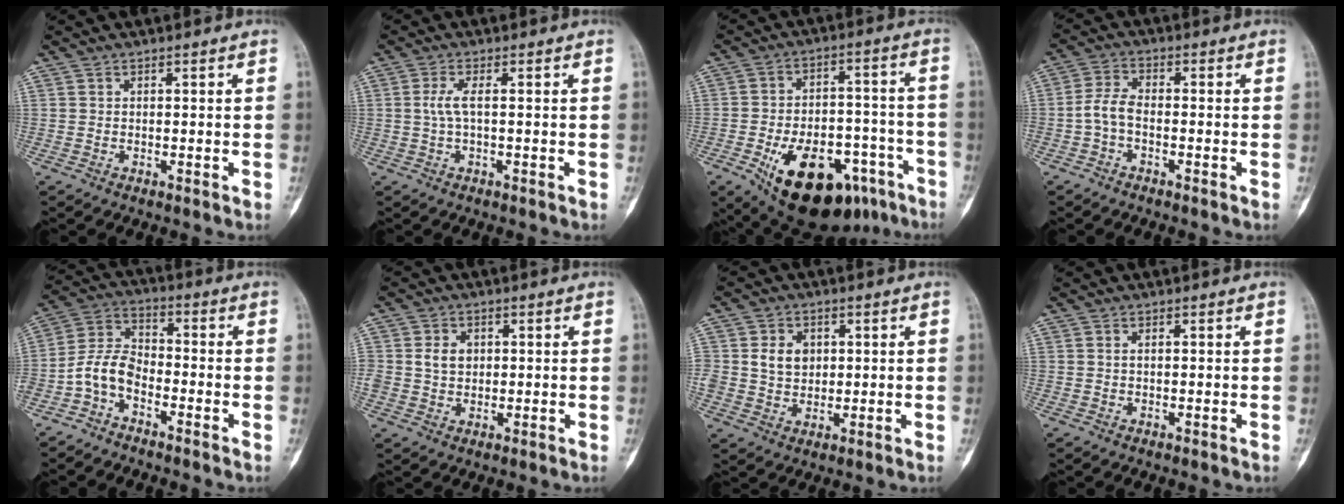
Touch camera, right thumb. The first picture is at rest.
{"total": 2.8, "force": [0.1, 0.6, 2.7], "torque": [-0.073, 0.005, 0.002]}
{"total": 22.6, "force": [-11.9, 11.9, 15.0], "torque": [-0.195, 0.058, -0.167]}
{"total": 4.2, "force": [-1.3, 2.2, 3.3], "torque": [-0.070, 0.021, -0.035]}
{"total": 7.3, "force": [-3.7, 4.4, 4.6], "torque": [-0.090, 0.051, -0.087]}
{"total": 4.1, "force": [0.8, 3.4, 2.2], "torque": [-0.024, 0.002, 0.014]}
{"total": 6.0, "force": [1.4, 4.9, 3.3], "torque": [-0.034, -0.004, 0.026]}
{"total": 0.5, "force": [0.1, 0.2, 0.5], "torque": [-0.012, 0.002, 0.002]}